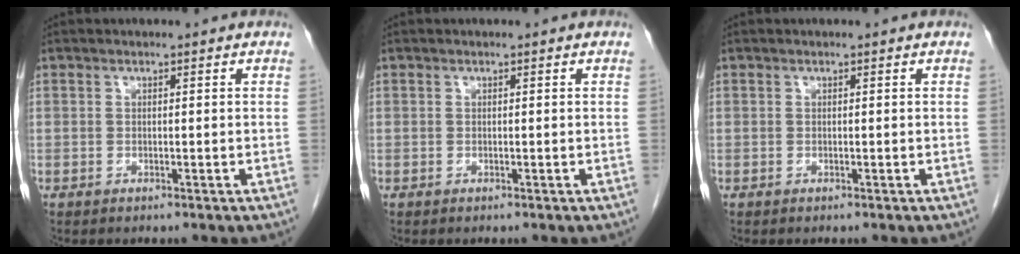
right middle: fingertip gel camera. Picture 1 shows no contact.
{"total": 0.0}
{"total": 0.0}